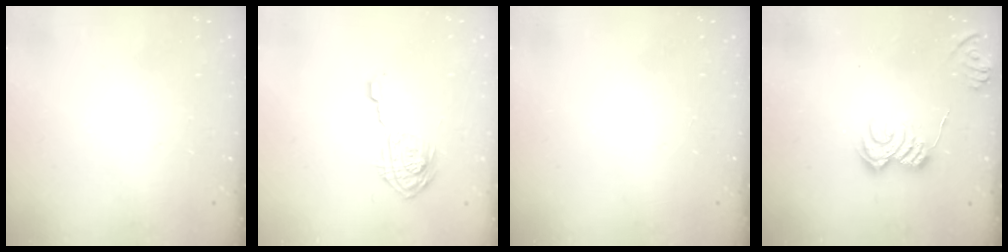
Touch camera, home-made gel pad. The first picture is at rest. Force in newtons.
{"total": 11.0, "press": 11.0, "slide": 0.4}
{"total": 0.0}
{"total": 6.5, "press": 6.5, "slide": 0.5}